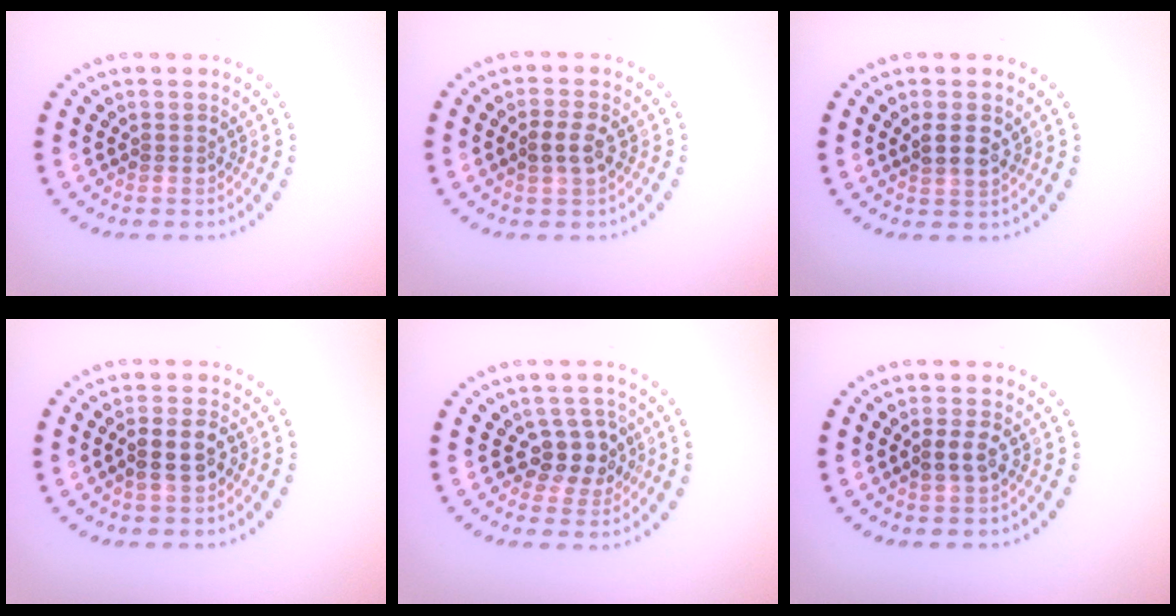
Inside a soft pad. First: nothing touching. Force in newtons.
{"total": 2.1, "press": 2.1, "slide": 0.5}
{"total": 2.4, "press": 2.3, "slide": 0.8}
{"total": 2.7, "press": 2.7, "slide": 0.6}
{"total": 3.4, "press": 3.1, "slide": 1.2}
{"total": 1.9, "press": 1.8, "slide": 0.3}